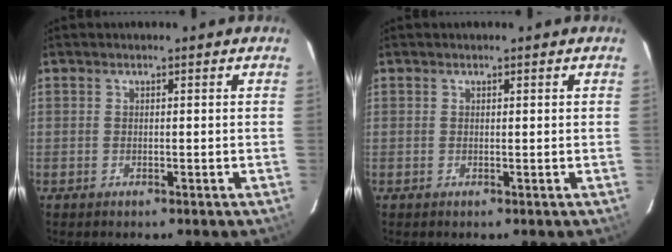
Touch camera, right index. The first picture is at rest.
{"total": 0.0}